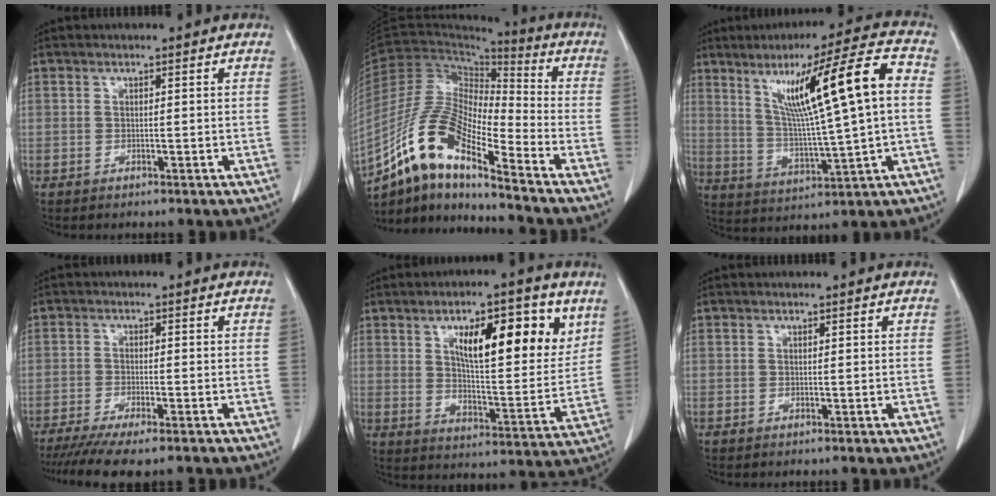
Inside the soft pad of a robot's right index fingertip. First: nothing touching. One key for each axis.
{"total": 14.6, "fx": -10.1, "fy": 2.4, "fz": 10.2, "tx": -0.211, "ty": 0.006, "tz": -0.186}
{"total": 16.1, "fx": 3.5, "fy": 0.2, "fz": 15.7, "tx": -0.255, "ty": 0.017, "tz": 0.061}
{"total": 10.1, "fx": -8.2, "fy": 1.1, "fz": 5.8, "tx": -0.080, "ty": -0.019, "tz": -0.126}
{"total": 16.5, "fx": 7.6, "fy": 4.9, "fz": 13.8, "tx": -0.200, "ty": 0.001, "tz": 0.120}
{"total": 0.0}